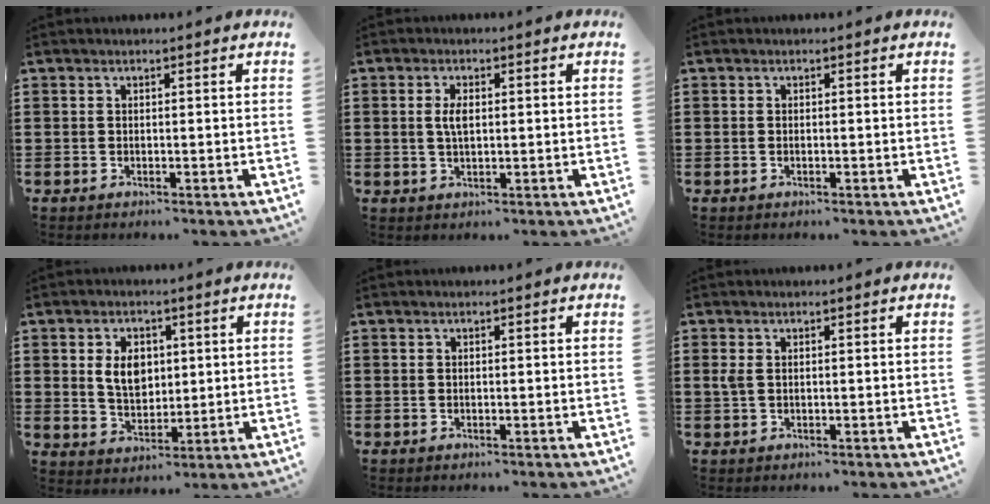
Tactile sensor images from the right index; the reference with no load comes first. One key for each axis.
{"total": 3.0, "fx": 0.4, "fy": 1.2, "fz": 2.7, "tx": -0.056, "ty": 0.007, "tz": 0.004}
{"total": 0.0}
{"total": 5.7, "fx": 1.2, "fy": 3.9, "fz": 4.0, "tx": -0.081, "ty": 0.012, "tz": 0.018}
{"total": 0.0}
{"total": 1.6, "fx": 0.3, "fy": 0.7, "fz": 1.3, "tx": -0.038, "ty": 0.002, "tz": 0.002}